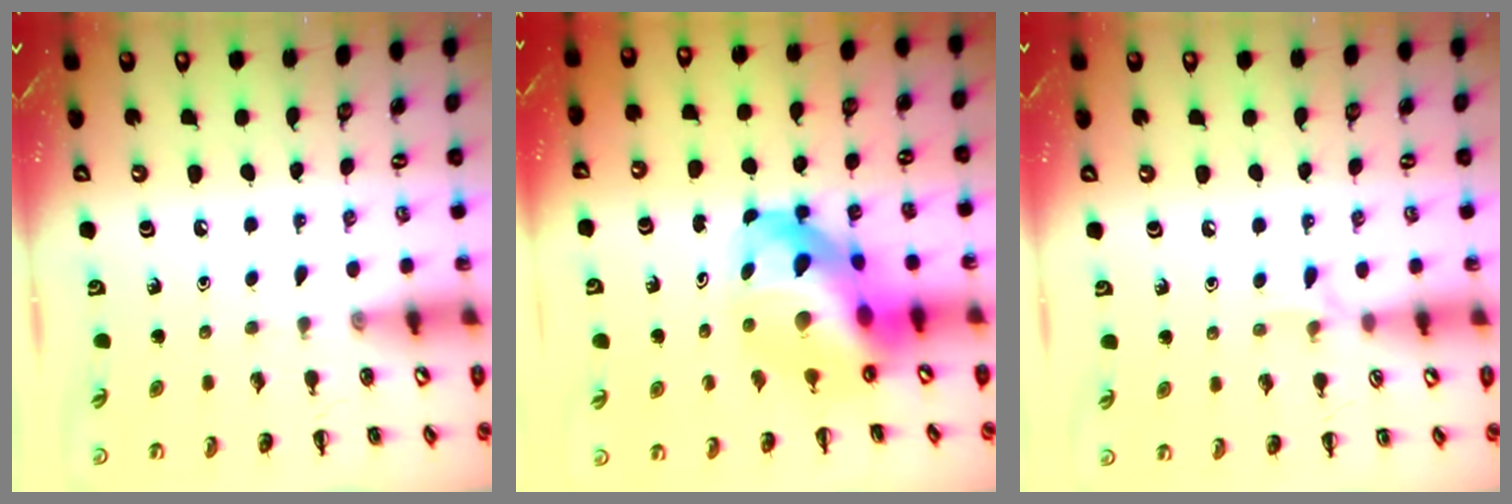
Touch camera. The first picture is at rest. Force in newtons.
{"total": 13.8, "press": 13.3, "slide": 3.6}
{"total": 5.2, "press": 4.8, "slide": 1.7}